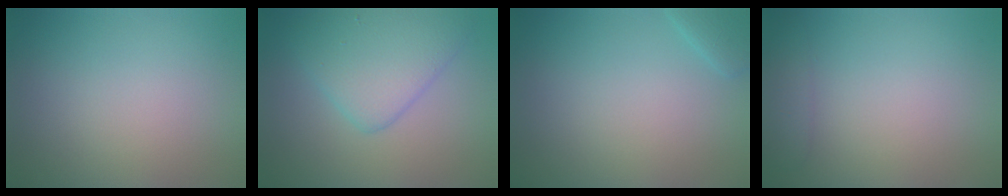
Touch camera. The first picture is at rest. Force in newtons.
{"total": 5.1, "press": 5.1, "slide": 0.1}
{"total": 1.4, "press": 1.4, "slide": 0.1}
{"total": 1.5, "press": 1.5, "slide": 0.1}